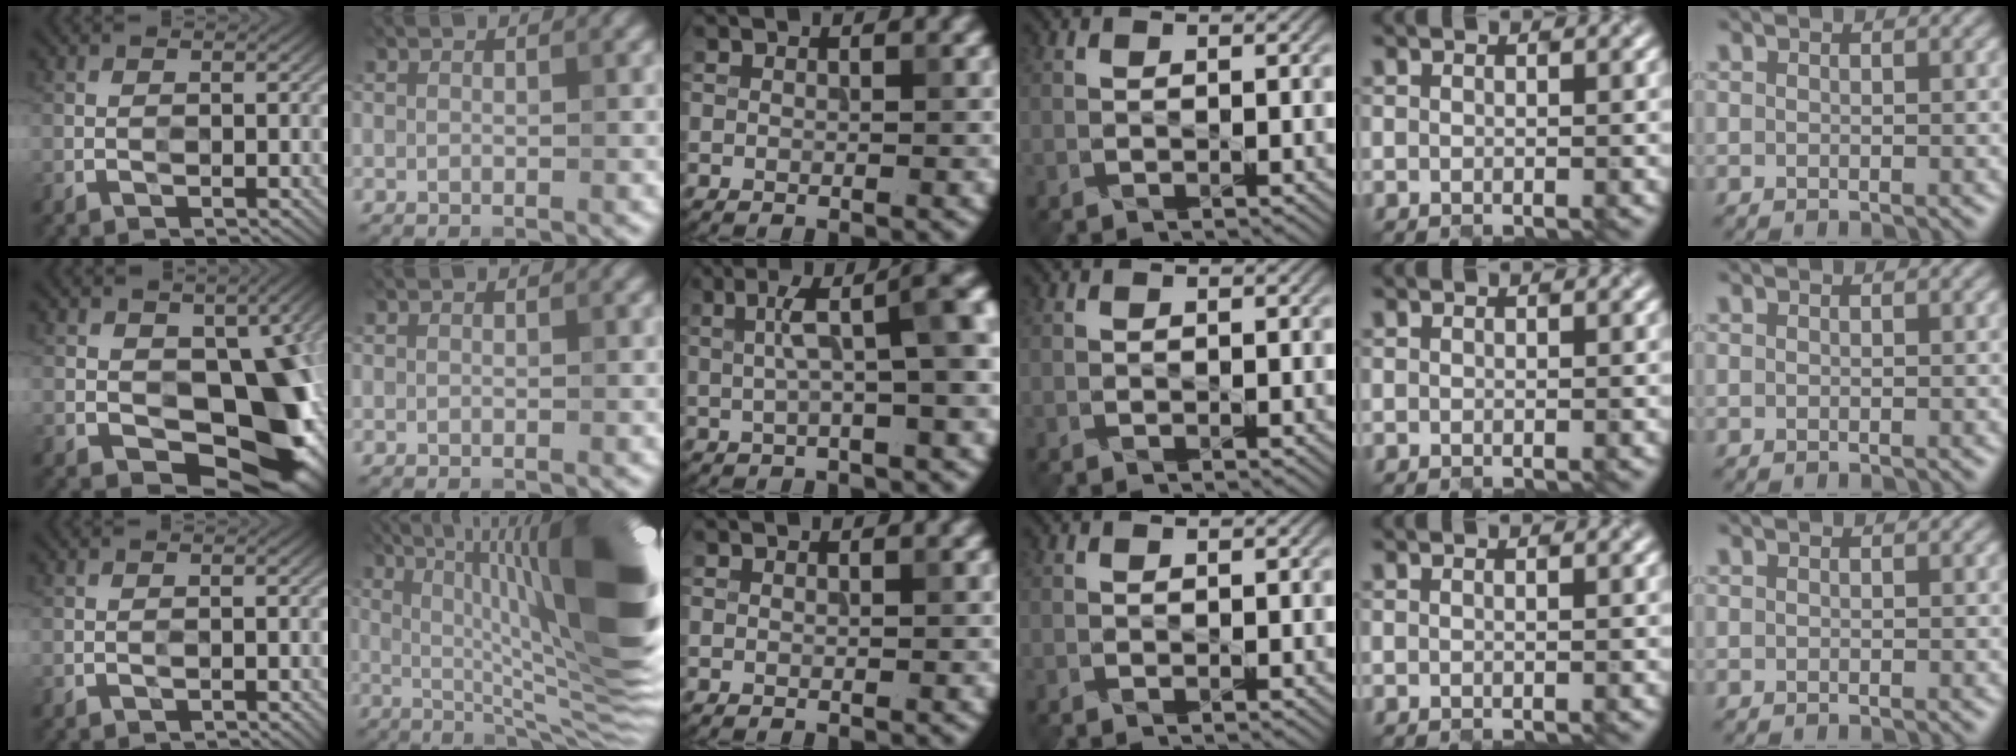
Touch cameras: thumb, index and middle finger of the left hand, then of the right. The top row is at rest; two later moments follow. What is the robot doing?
{"motion": "open", "object": "jewelry box"}